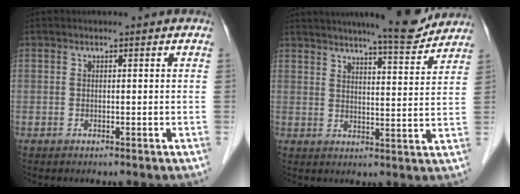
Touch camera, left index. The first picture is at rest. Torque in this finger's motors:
{"motor_torque": [1.00, -1.05, 0.56, 0.10]}